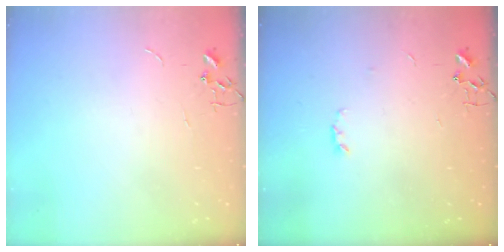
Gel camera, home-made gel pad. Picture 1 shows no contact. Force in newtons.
{"total": 2.9, "press": 2.8, "slide": 0.5}